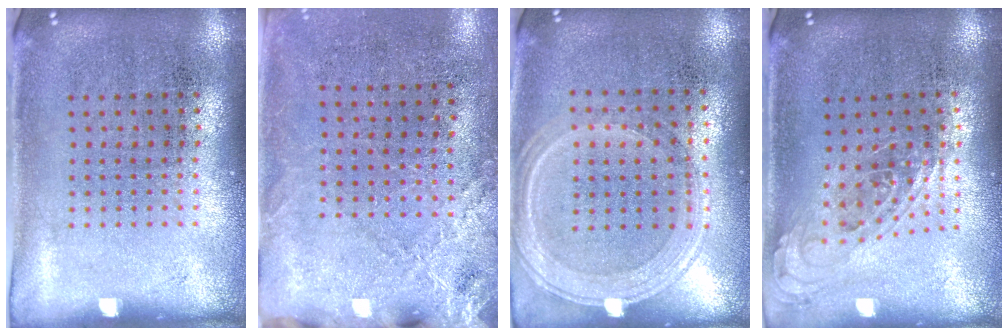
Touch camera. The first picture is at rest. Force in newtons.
{"total": 2.6, "press": 2.3, "slide": 1.1}
{"total": 1.2, "press": 1.2, "slide": 0.3}
{"total": 0.7, "press": 0.7, "slide": 0.2}